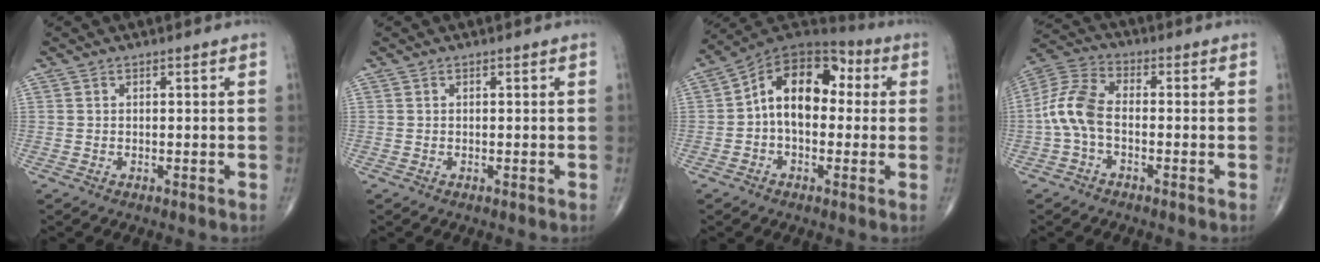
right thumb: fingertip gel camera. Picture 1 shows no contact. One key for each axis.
{"total": 0.0}
{"total": 14.0, "fx": 0.8, "fy": 9.0, "fz": 10.7, "tx": -0.135, "ty": 0.045, "tz": -0.002}
{"total": 8.9, "fx": -1.6, "fy": 4.9, "fz": 7.3, "tx": -0.158, "ty": 0.028, "tz": -0.043}